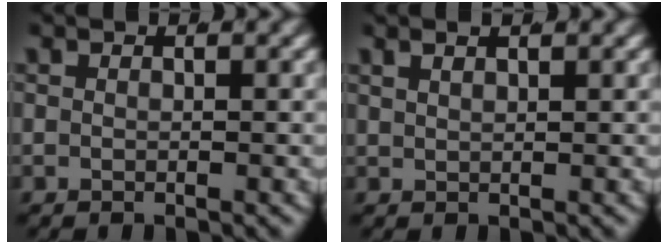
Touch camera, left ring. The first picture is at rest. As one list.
[{"total": 1.6, "force": [1.4, -0.1, 0.6], "torque": [-0.009, 0.006, 0.028]}]